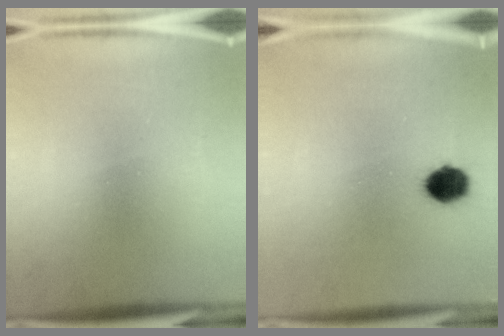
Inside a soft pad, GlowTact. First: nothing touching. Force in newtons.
{"total": 6.5}